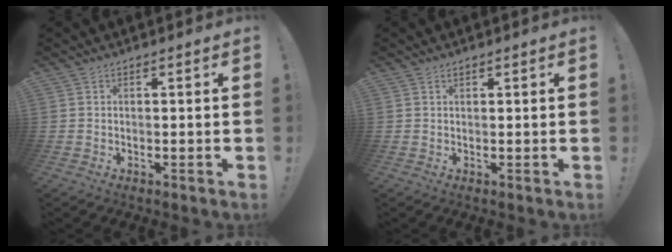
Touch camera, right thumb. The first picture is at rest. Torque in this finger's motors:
{"motor_torque": [-0.06, 0.21, 0.19, 0.05, 0.00]}